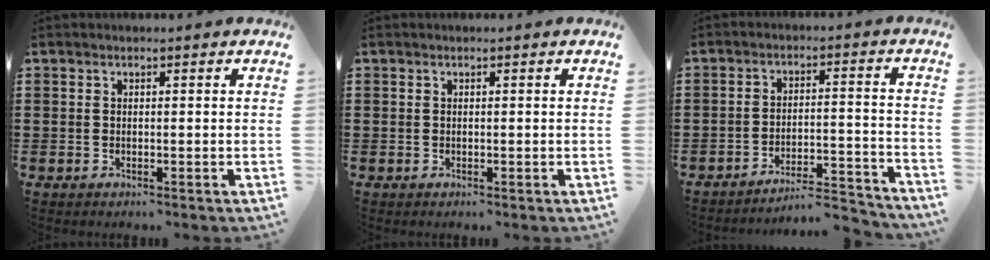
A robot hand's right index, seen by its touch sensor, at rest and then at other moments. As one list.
[{"total": 0.0}, {"total": 5.1, "force": [-4.9, 0.0, 1.5], "torque": [-0.029, -0.006, -0.099]}]